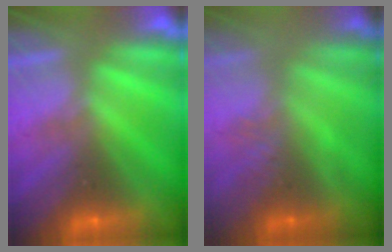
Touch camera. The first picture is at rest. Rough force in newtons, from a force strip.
{"total": 2.5}